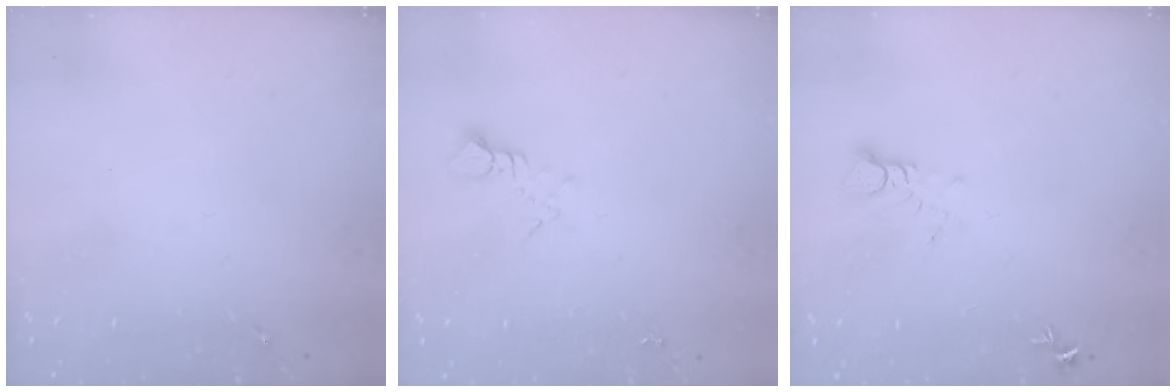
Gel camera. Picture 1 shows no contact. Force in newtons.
{"total": 3.8, "press": 3.8, "slide": 0.4}
{"total": 3.7, "press": 3.7, "slide": 0.3}